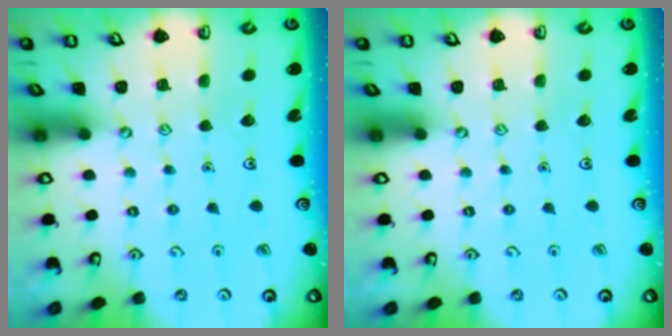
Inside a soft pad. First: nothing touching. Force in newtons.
{"total": 0.0}